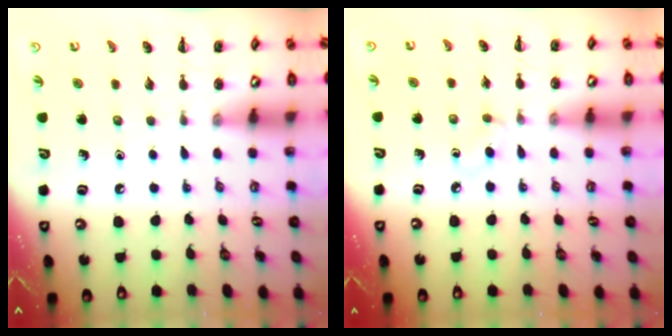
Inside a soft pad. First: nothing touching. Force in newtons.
{"total": 1.5, "press": 1.3, "slide": 0.8}